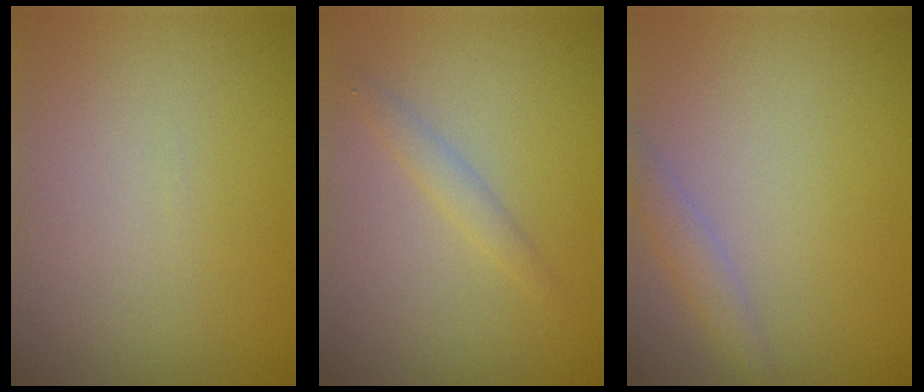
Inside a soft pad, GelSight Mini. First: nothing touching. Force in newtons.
{"total": 1.4, "press": 1.4, "slide": 0.0}
{"total": 1.8, "press": 1.8, "slide": 0.1}